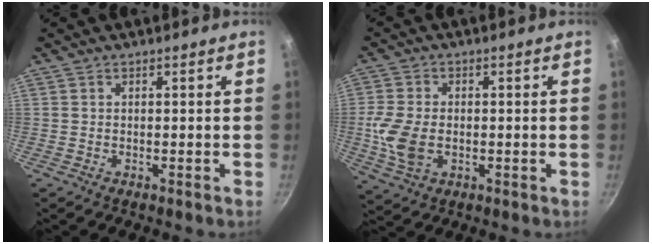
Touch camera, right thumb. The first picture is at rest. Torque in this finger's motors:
{"motor_torque": [0.58, 0.55, 1.02, -0.28, 0.27]}